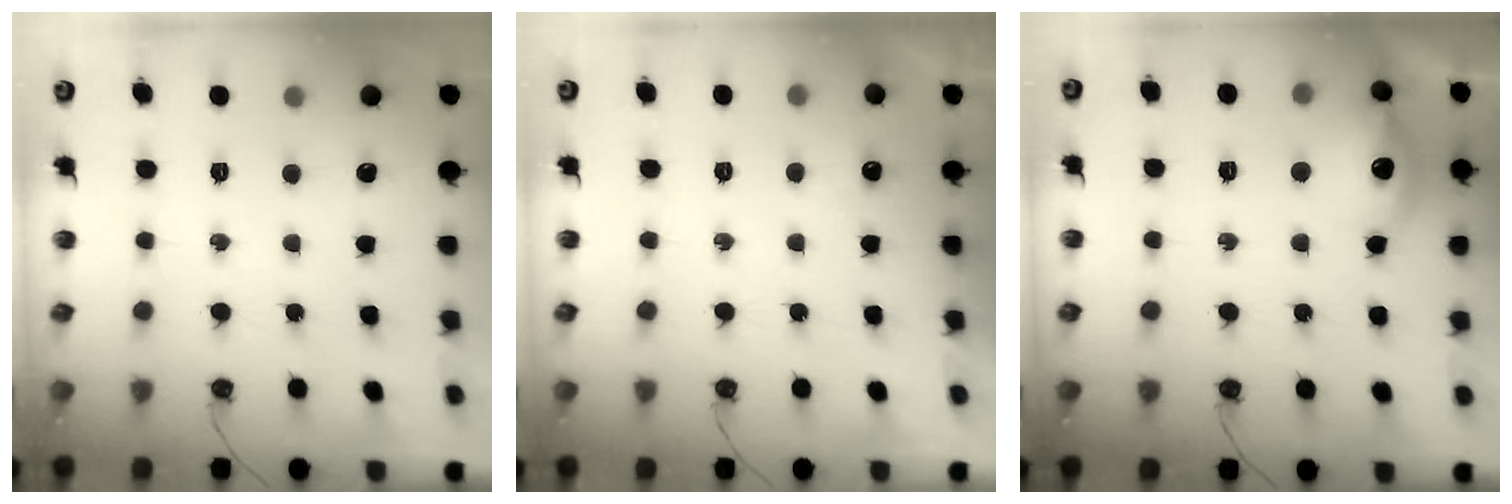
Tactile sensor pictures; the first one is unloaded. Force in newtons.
{"total": 2.9, "press": 2.8, "slide": 0.7}
{"total": 13.5, "press": 13.4, "slide": 1.1}